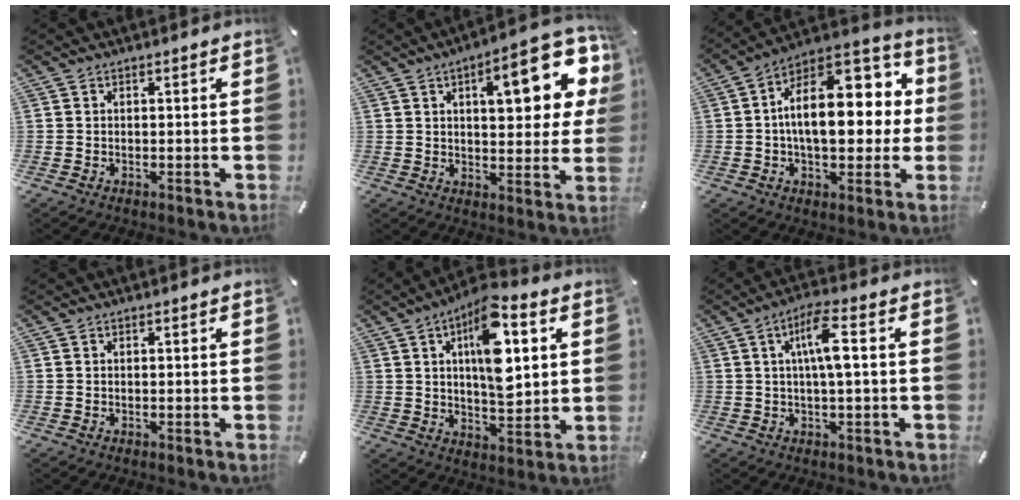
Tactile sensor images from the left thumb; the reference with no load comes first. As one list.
[{"total": 18.2, "force": [6.7, 7.2, 15.4], "torque": [-0.201, -0.020, 0.098]}, {"total": 20.6, "force": [3.1, 12.0, 16.5], "torque": [-0.230, -0.018, 0.053]}, {"total": 0.0}, {"total": 15.1, "force": [5.3, 7.1, 12.2], "torque": [-0.194, -0.018, 0.081]}, {"total": 7.8, "force": [1.2, 1.5, 7.6], "torque": [-0.148, 0.009, 0.017]}]